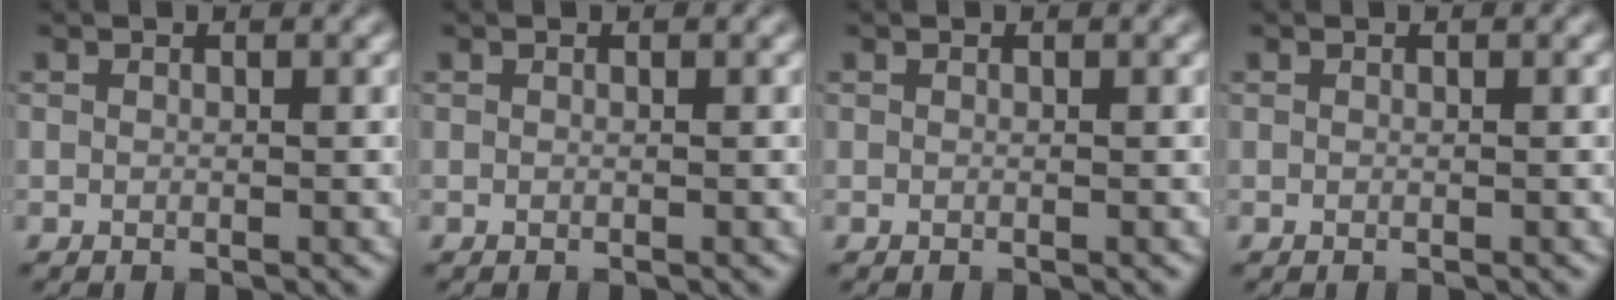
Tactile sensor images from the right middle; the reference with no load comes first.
{"total": 0.0}
{"total": 0.0}
{"total": 0.0}